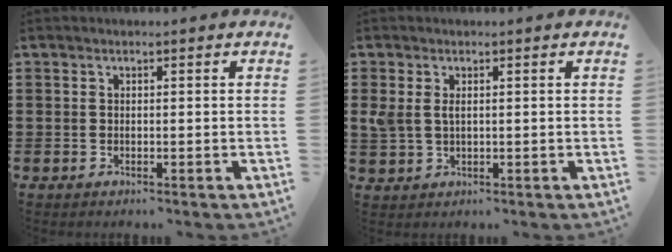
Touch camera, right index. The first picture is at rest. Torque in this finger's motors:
{"motor_torque": [0.29, -0.22, 0.08, 0.09]}